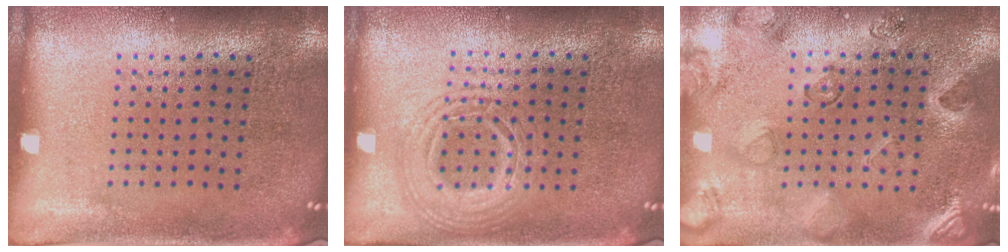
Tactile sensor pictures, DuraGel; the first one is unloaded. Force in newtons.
{"total": 2.5, "press": 2.5, "slide": 0.3}
{"total": 2.2, "press": 1.8, "slide": 1.3}